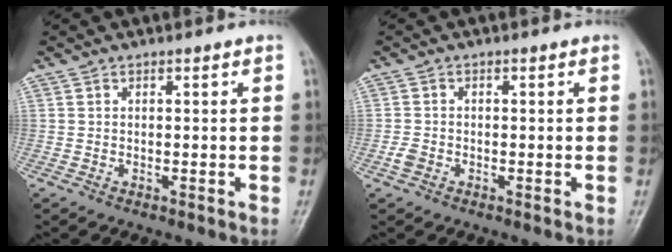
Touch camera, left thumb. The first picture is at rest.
{"total": 1.8, "force": [-0.8, 1.4, 0.9], "torque": [-0.019, 0.001, -0.019]}